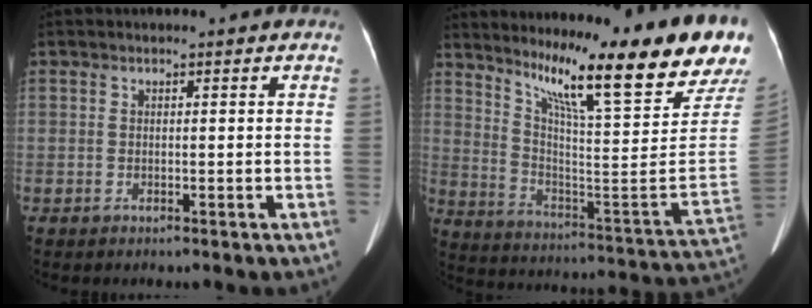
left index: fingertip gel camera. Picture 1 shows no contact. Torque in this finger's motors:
{"motor_torque": [0.99, -1.15, 0.14, 0.15]}